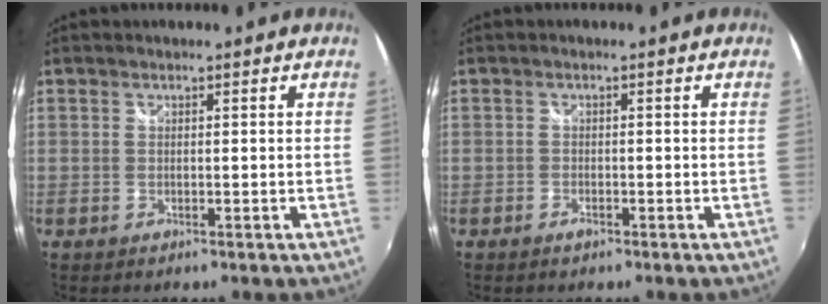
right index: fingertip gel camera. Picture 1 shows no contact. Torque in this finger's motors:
{"motor_torque": [0.09, -0.08, -0.01, 0.00]}